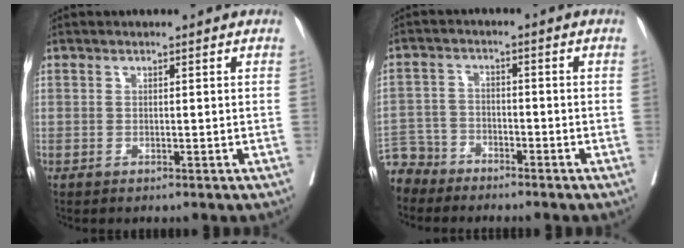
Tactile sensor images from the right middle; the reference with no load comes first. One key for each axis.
{"total": 6.6, "fx": -6.0, "fy": 2.9, "fz": -0.3, "tx": 0.007, "ty": -0.001, "tz": -0.121}